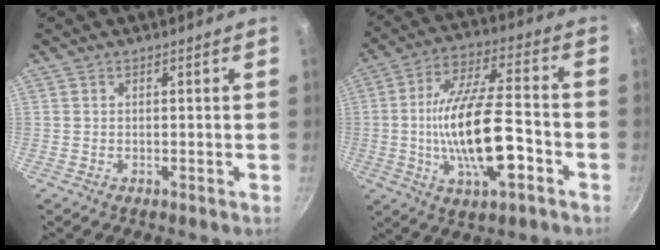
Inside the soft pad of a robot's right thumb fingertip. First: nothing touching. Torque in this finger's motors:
{"motor_torque": [2.14, 2.28, 2.14, -0.63, 0.77]}